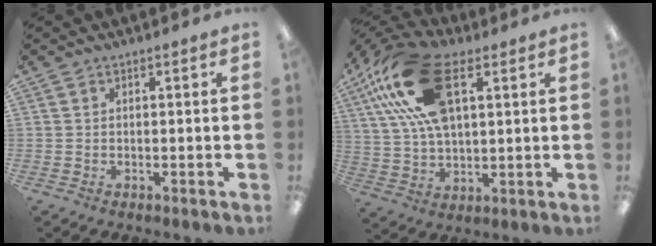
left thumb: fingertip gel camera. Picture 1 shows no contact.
{"total": 21.8, "force": [9.6, 11.3, 16.0], "torque": [-0.325, -0.018, 0.165]}